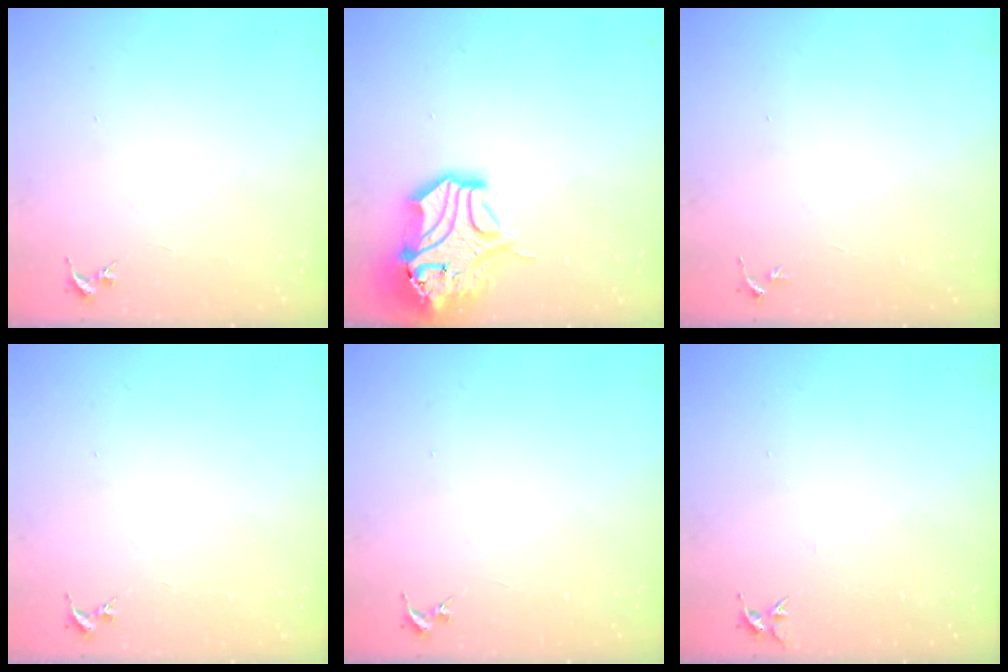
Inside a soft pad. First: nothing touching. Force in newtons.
{"total": 15.8, "press": 15.7, "slide": 2.1}
{"total": 2.6, "press": 2.5, "slide": 0.3}
{"total": 0.0}
{"total": 0.0}
{"total": 5.4, "press": 5.4, "slide": 0.6}